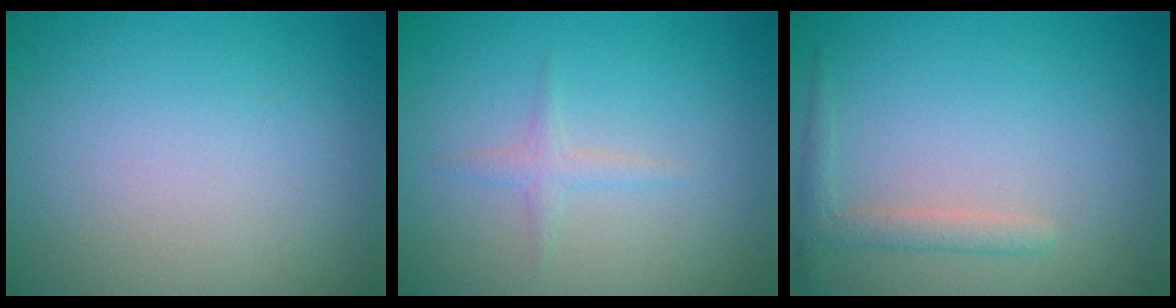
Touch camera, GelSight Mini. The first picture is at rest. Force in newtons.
{"total": 1.1, "press": 1.1, "slide": 0.1}
{"total": 1.5, "press": 1.5, "slide": 0.1}